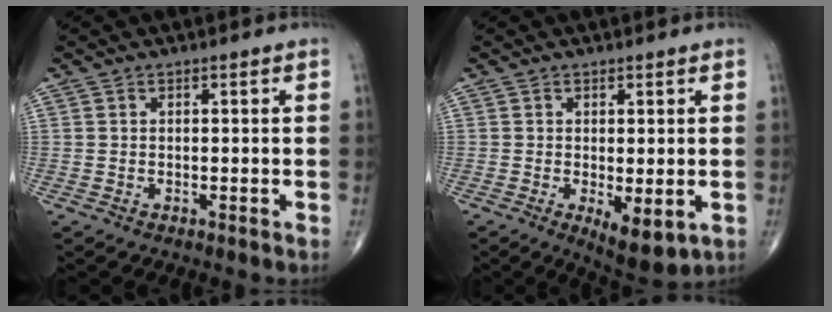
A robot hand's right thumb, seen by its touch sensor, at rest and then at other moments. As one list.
[{"total": 6.3, "force": [-1.5, 2.4, 5.6], "torque": [-0.081, -0.021, -0.013]}]